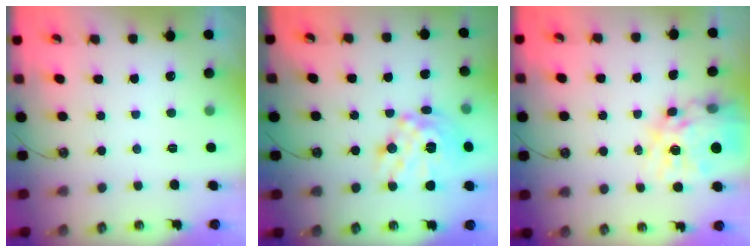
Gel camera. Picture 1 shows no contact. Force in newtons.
{"total": 17.4, "press": 17.3, "slide": 1.4}
{"total": 16.7, "press": 16.6, "slide": 1.5}